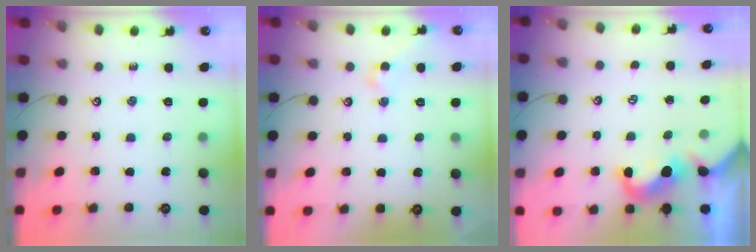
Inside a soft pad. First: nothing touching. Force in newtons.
{"total": 1.2, "press": 1.1, "slide": 0.4}
{"total": 0.0}